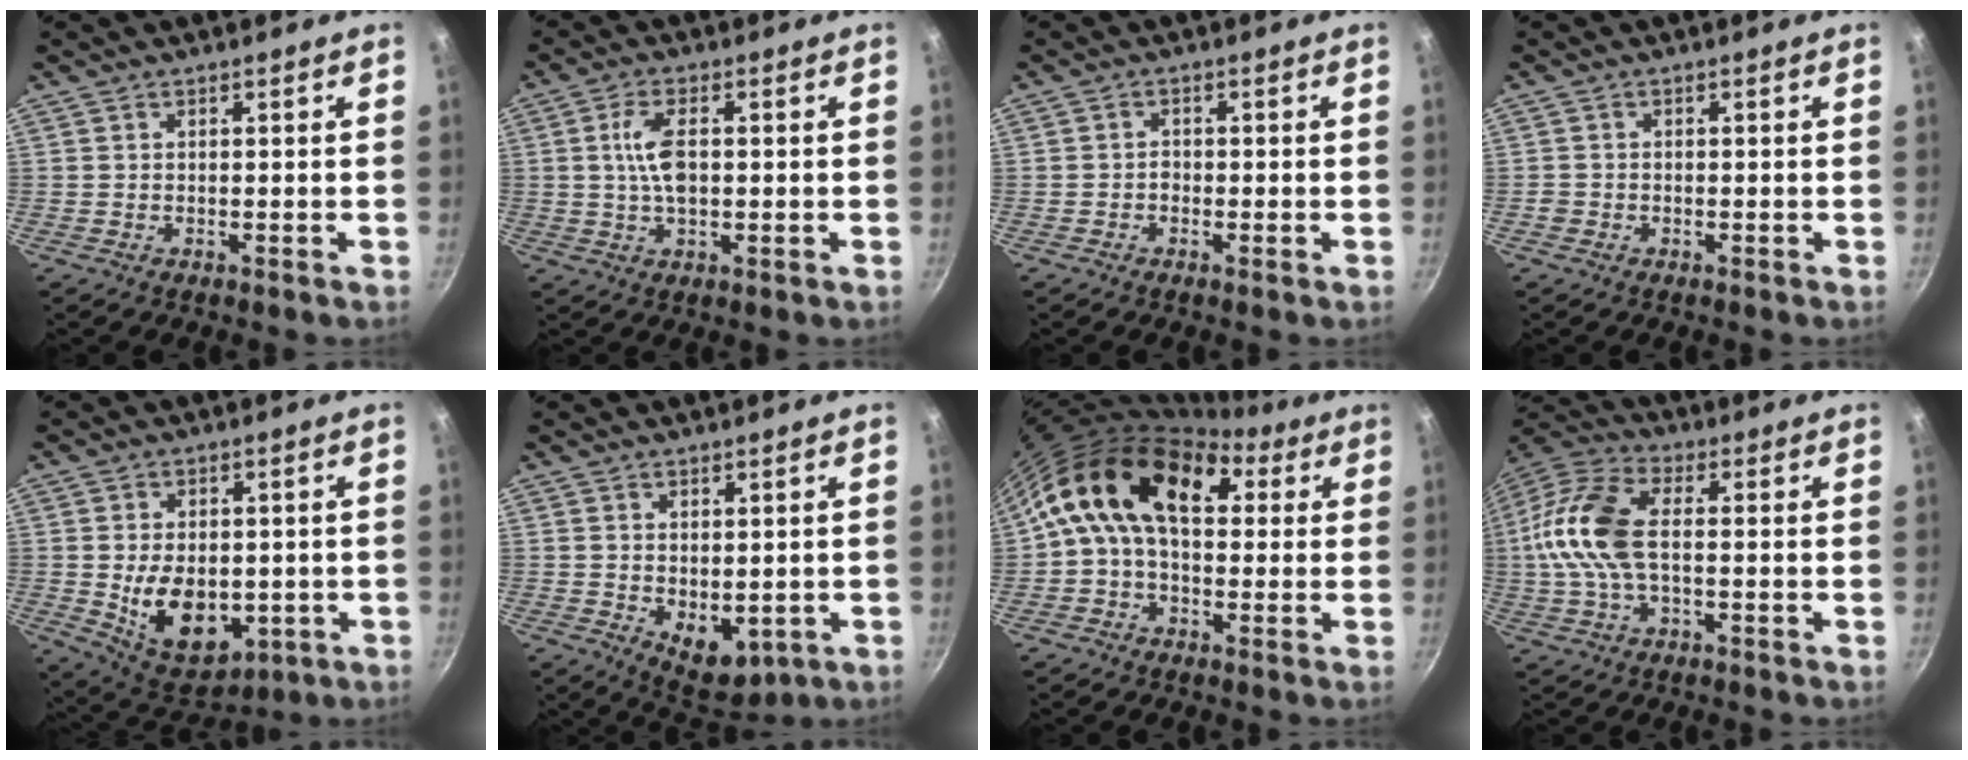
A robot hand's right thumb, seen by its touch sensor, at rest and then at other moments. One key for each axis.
{"total": 6.5, "fx": 0.6, "fy": 3.0, "fz": 5.7, "tx": -0.111, "ty": 0.005, "tz": 0.009}
{"total": 1.2, "fx": -0.6, "fy": 0.8, "fz": 0.8, "tx": -0.016, "ty": 0.005, "tz": -0.014}
{"total": 1.2, "fx": -0.5, "fy": 1.0, "fz": 0.2, "tx": -0.004, "ty": 0.003, "tz": -0.007}
{"total": 13.4, "fx": -1.5, "fy": 9.0, "fz": 9.9, "tx": -0.126, "ty": -0.014, "tz": -0.001}
{"total": 7.0, "fx": -0.2, "fy": 4.6, "fz": 5.3, "tx": -0.055, "ty": -0.017, "tz": 0.015}
{"total": 17.6, "fx": 4.1, "fy": 11.1, "fz": 13.0, "tx": -0.200, "ty": 0.027, "tz": 0.045}
{"total": 14.4, "fx": 0.2, "fy": 7.6, "fz": 12.2, "tx": -0.247, "ty": 0.032, "tz": -0.013}